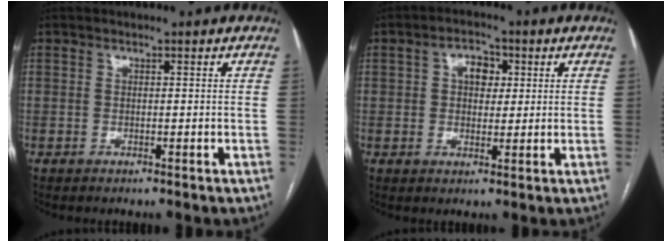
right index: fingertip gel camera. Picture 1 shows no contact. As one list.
[{"total": 4.8, "force": [1.1, 3.2, 3.3], "torque": [-0.057, 0.019, 0.021]}]